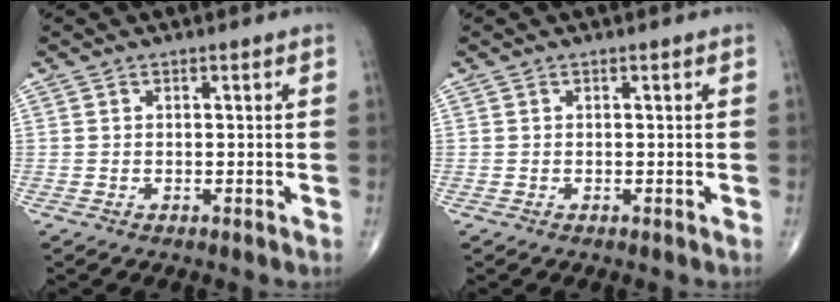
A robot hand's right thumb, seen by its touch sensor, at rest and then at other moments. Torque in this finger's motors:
{"motor_torque": [0.03, 0.03, -0.06, 0.06, 0.01]}